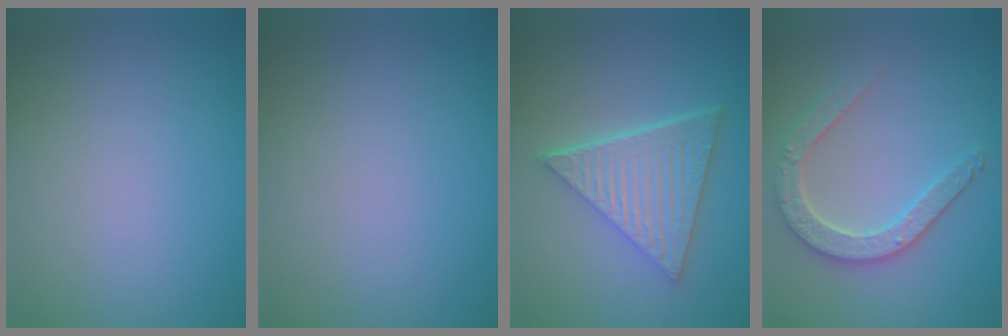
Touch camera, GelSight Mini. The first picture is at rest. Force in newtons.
{"total": 0.0}
{"total": 6.4, "press": 4.6, "slide": 4.3}
{"total": 3.6, "press": 3.2, "slide": 1.7}